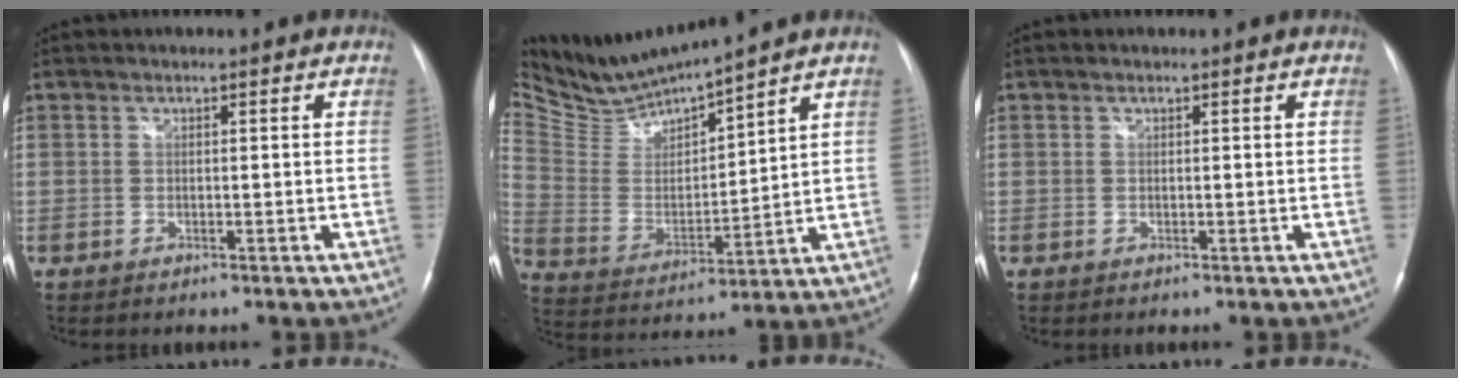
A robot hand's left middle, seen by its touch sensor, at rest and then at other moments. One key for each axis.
{"total": 10.7, "fx": 10.6, "fy": -0.7, "fz": 1.7, "tx": -0.057, "ty": -0.005, "tz": 0.226}
{"total": 0.0}